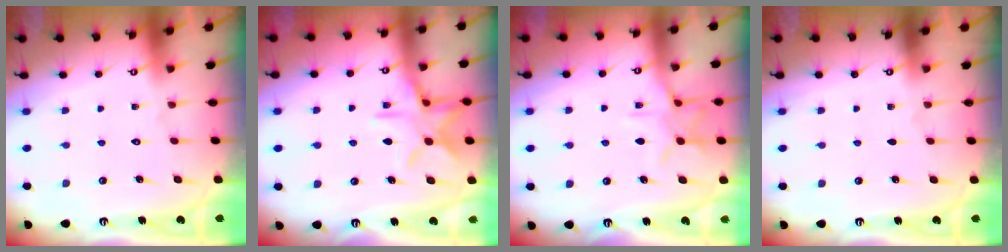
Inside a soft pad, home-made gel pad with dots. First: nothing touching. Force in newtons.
{"total": 11.0, "press": 11.0, "slide": 0.7}
{"total": 9.4, "press": 9.4, "slide": 0.7}
{"total": 0.0}